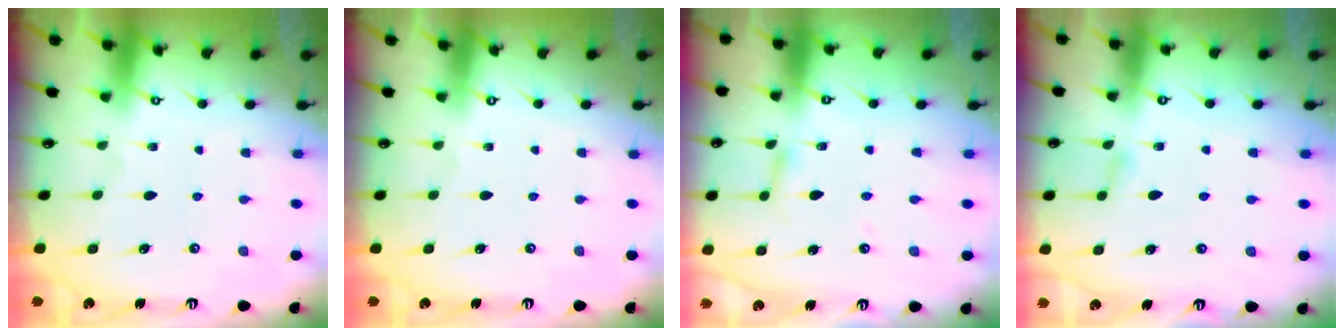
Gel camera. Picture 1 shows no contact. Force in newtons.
{"total": 0.6, "press": 0.5, "slide": 0.4}
{"total": 2.5, "press": 2.5, "slide": 0.1}
{"total": 5.7, "press": 5.6, "slide": 0.6}